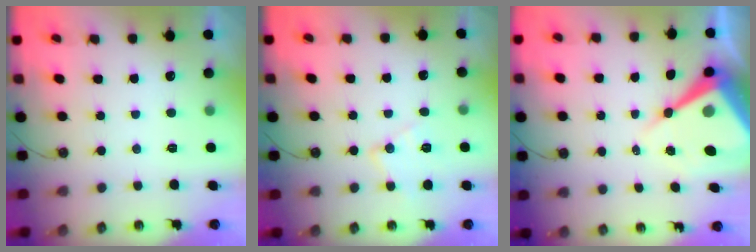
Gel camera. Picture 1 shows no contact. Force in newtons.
{"total": 9.5, "press": 9.5, "slide": 0.7}
{"total": 15.0, "press": 15.0, "slide": 1.3}